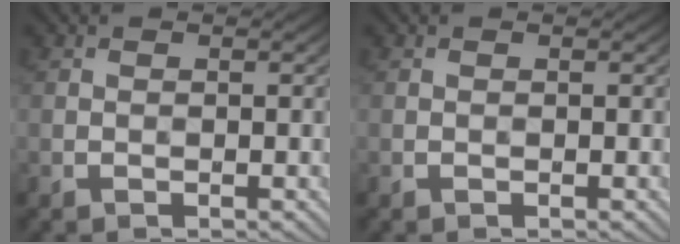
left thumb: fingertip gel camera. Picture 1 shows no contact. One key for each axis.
{"total": 0.0}